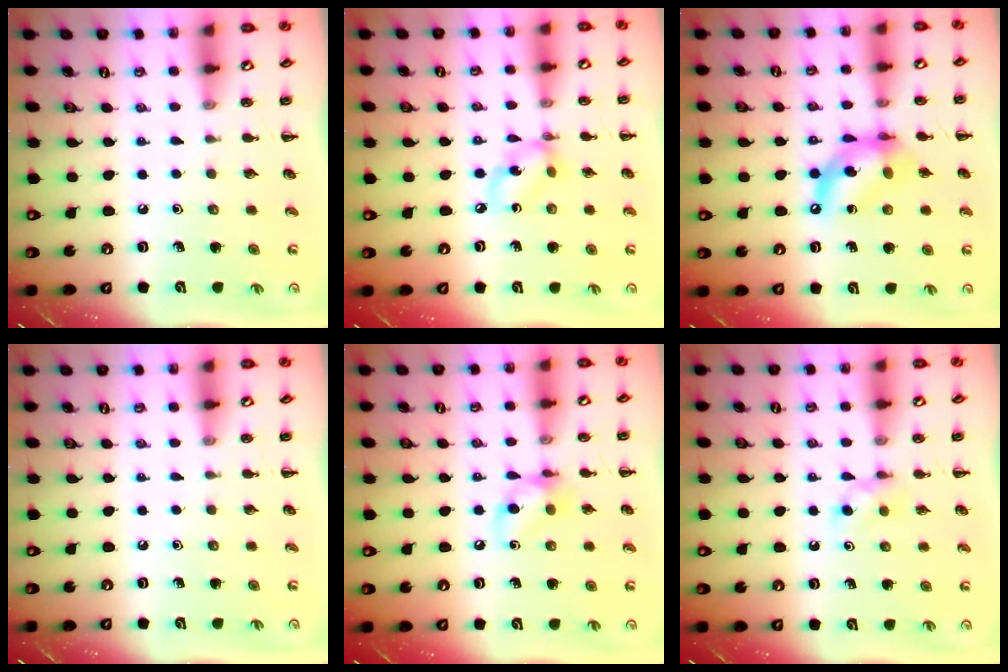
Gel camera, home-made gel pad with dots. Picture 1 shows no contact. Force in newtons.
{"total": 6.5, "press": 6.3, "slide": 1.5}
{"total": 12.9, "press": 12.5, "slide": 3.3}
{"total": 0.0}
{"total": 9.1, "press": 9.1, "slide": 0.7}
{"total": 3.2, "press": 2.9, "slide": 1.2}